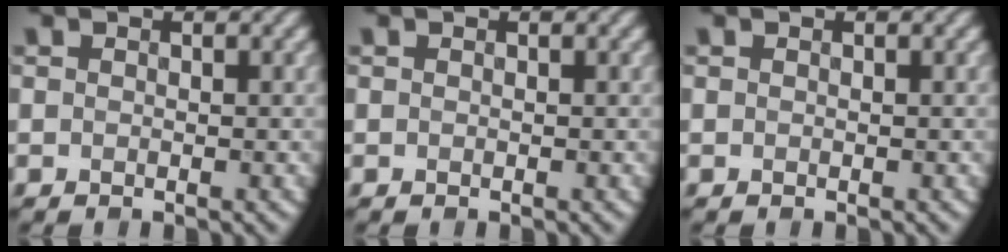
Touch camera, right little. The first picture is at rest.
{"total": 0.0}
{"total": 0.0}